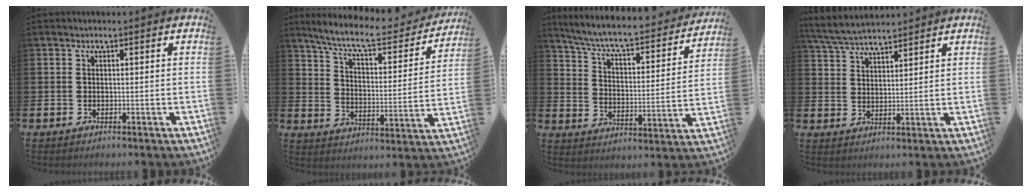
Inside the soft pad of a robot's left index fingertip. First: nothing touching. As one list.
[{"total": 9.0, "force": [8.0, 1.9, 3.9], "torque": [-0.097, -0.053, 0.131]}, {"total": 7.1, "force": [6.4, 1.1, 3.0], "torque": [-0.090, -0.048, 0.104]}, {"total": 4.9, "force": [4.8, 0.7, 1.0], "torque": [-0.039, -0.020, 0.087]}]